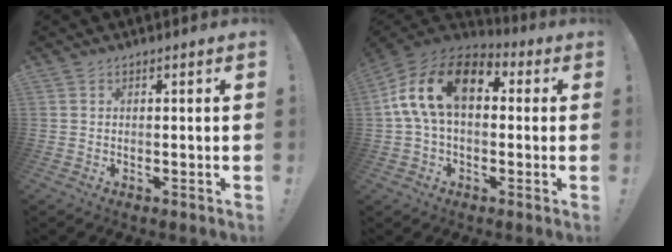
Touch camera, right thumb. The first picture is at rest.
{"total": 17.3, "force": [4.5, 10.2, 13.2], "torque": [-0.237, 0.001, 0.079]}